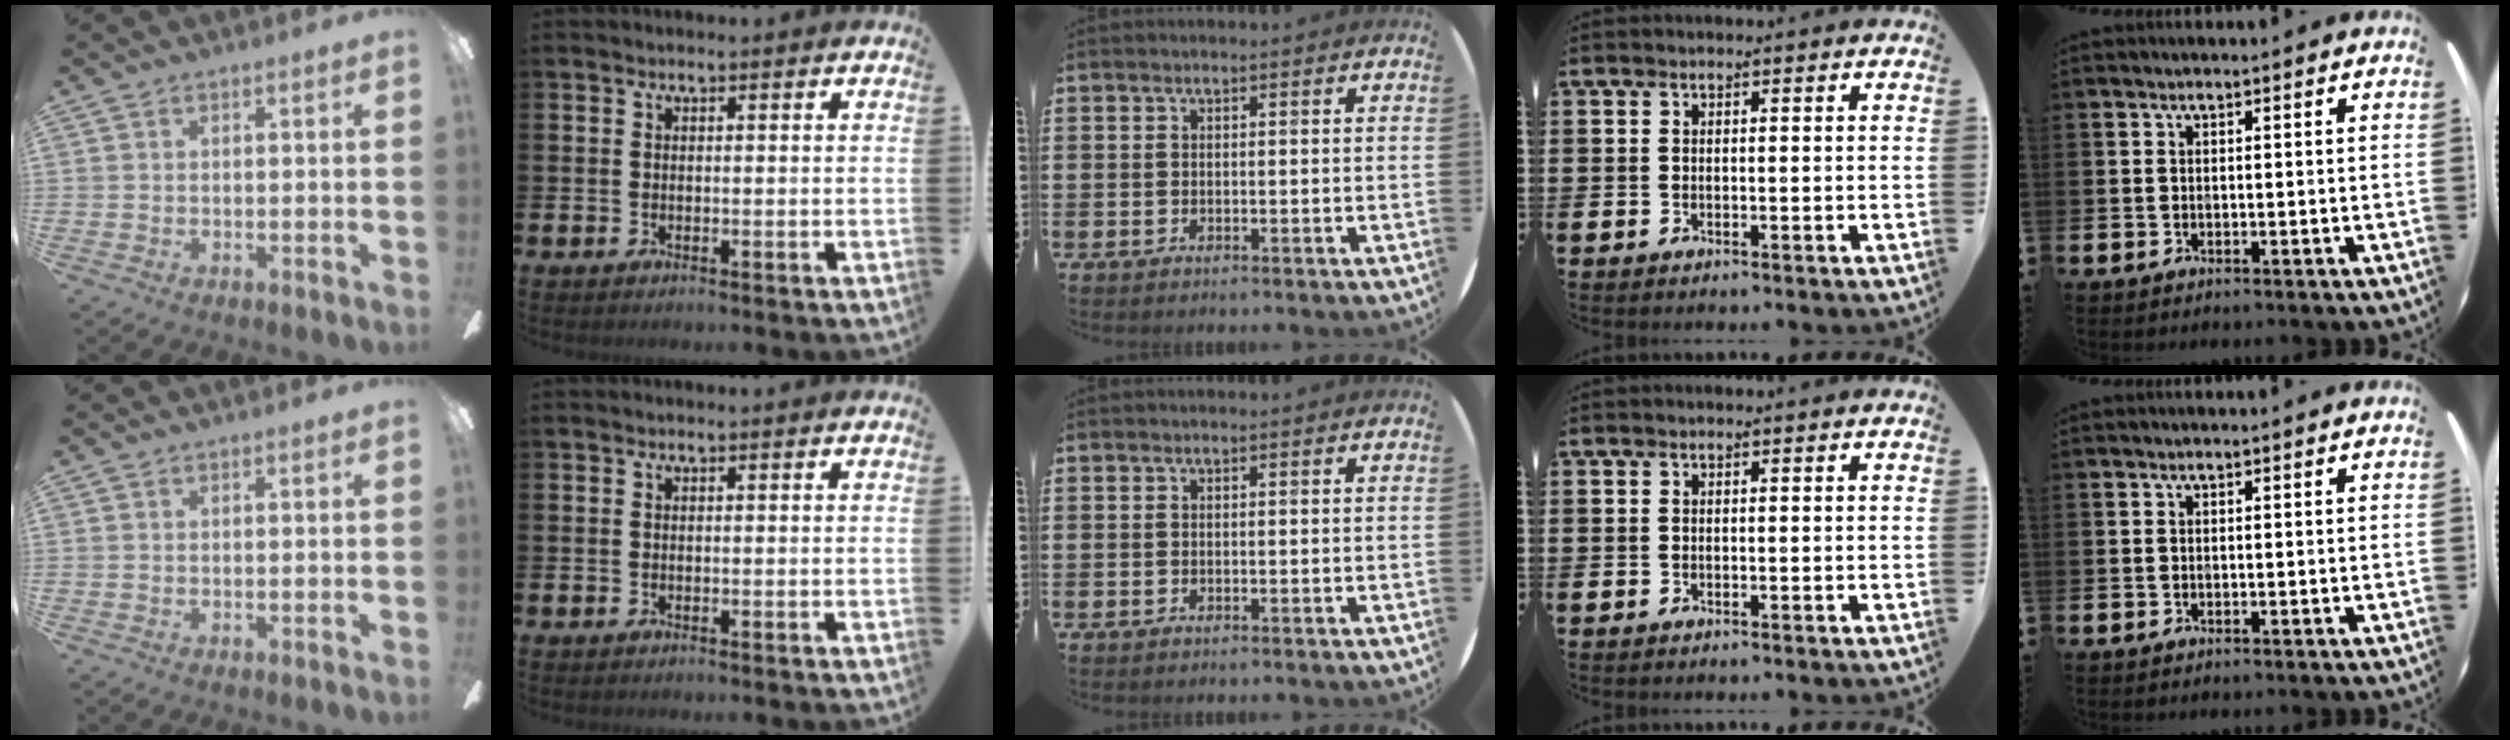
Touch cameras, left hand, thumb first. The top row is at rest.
{}